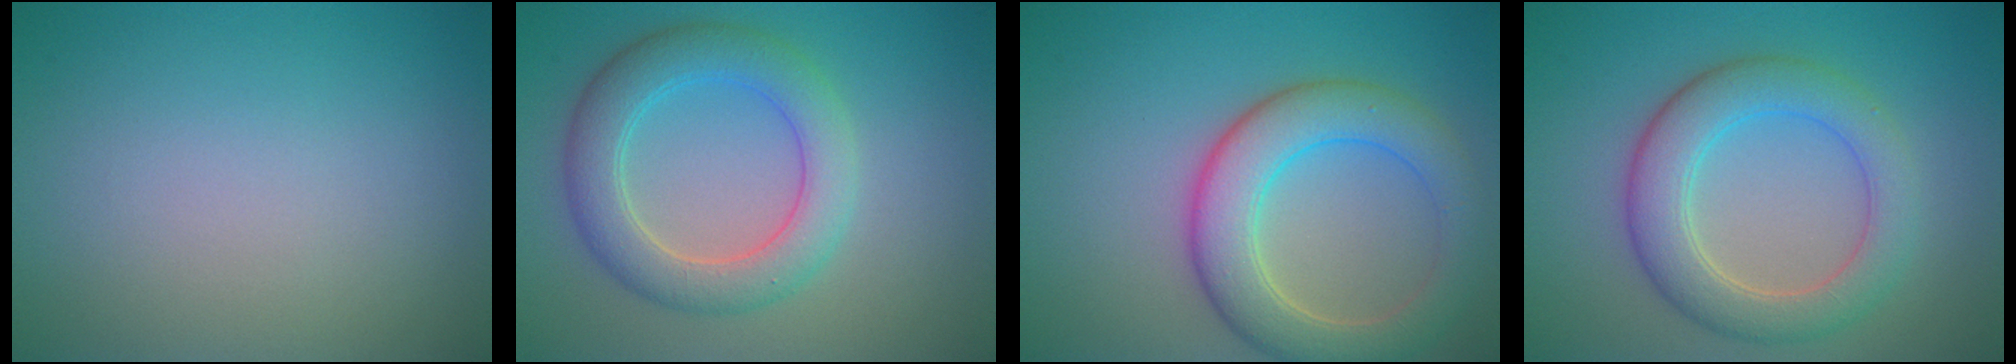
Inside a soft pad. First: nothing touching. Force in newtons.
{"total": 5.3, "press": 5.3, "slide": 0.1}
{"total": 6.5, "press": 6.5, "slide": 0.5}
{"total": 5.5, "press": 5.5, "slide": 0.0}